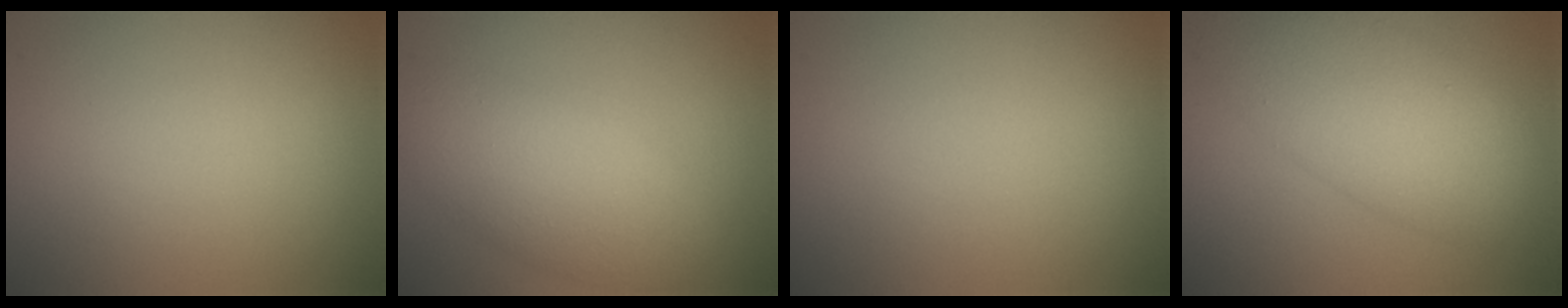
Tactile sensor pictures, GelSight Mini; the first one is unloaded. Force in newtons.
{"total": 5.4, "press": 5.4, "slide": 0.1}
{"total": 0.0}
{"total": 7.3, "press": 7.3, "slide": 0.1}